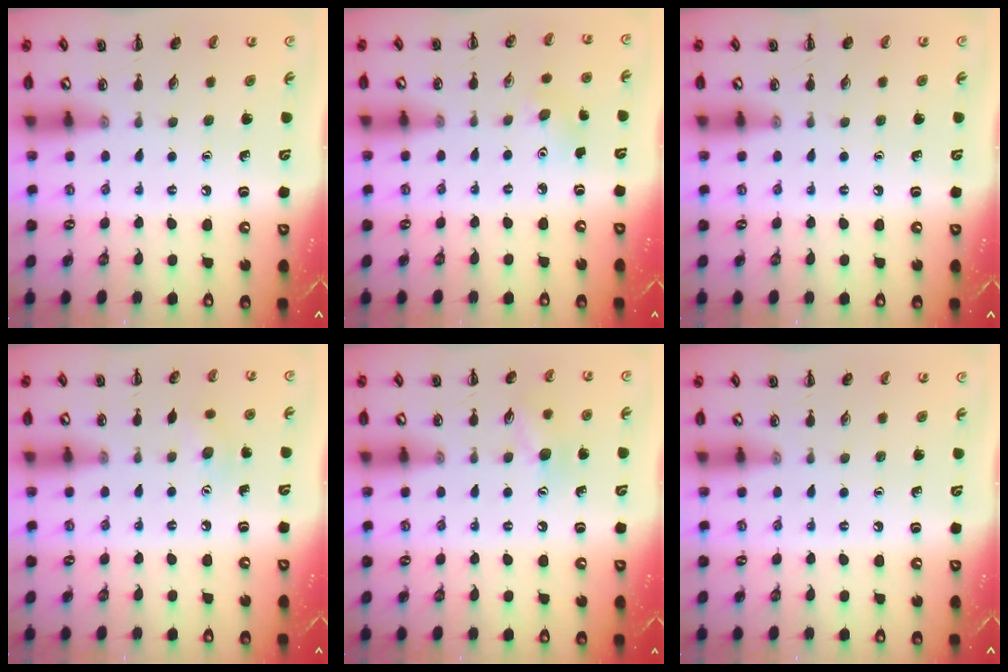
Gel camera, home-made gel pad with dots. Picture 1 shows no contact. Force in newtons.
{"total": 5.5, "press": 5.2, "slide": 1.7}
{"total": 0.0}
{"total": 3.9, "press": 3.7, "slide": 1.0}
{"total": 7.8, "press": 7.7, "slide": 0.8}
{"total": 0.0}